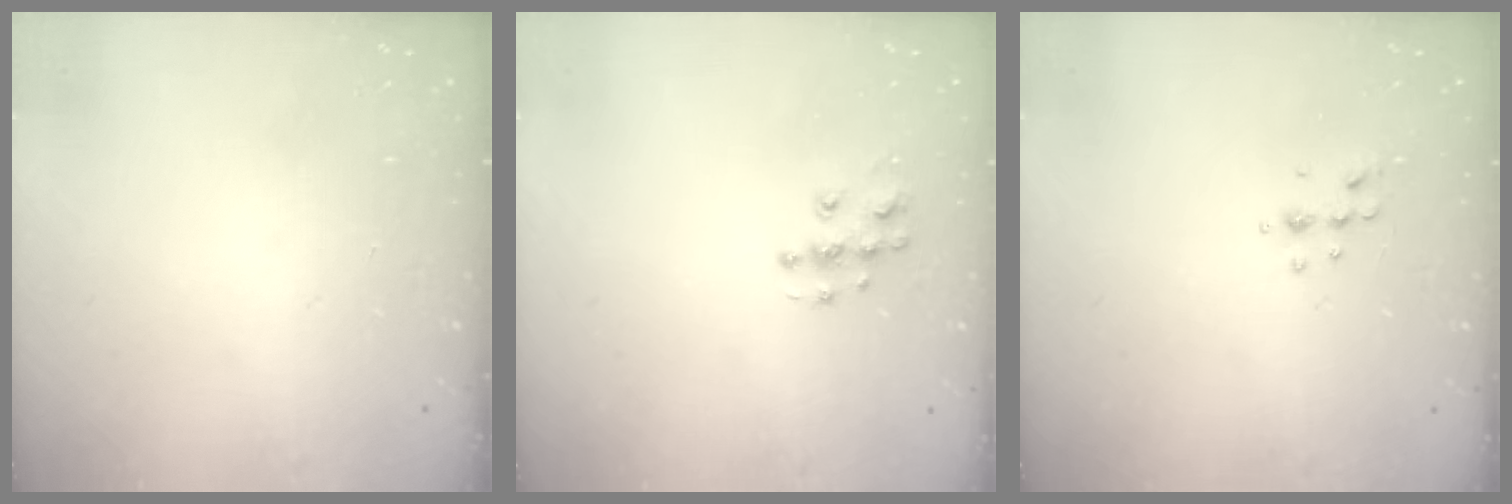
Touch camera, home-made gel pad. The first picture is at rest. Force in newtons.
{"total": 7.9, "press": 7.9, "slide": 0.4}
{"total": 4.6, "press": 4.5, "slide": 1.0}